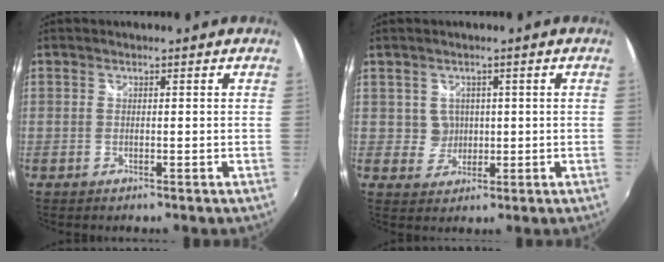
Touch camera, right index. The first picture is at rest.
{"total": 3.1, "force": [0.5, 3.1, 0.1], "torque": [0.001, 0.009, 0.010]}